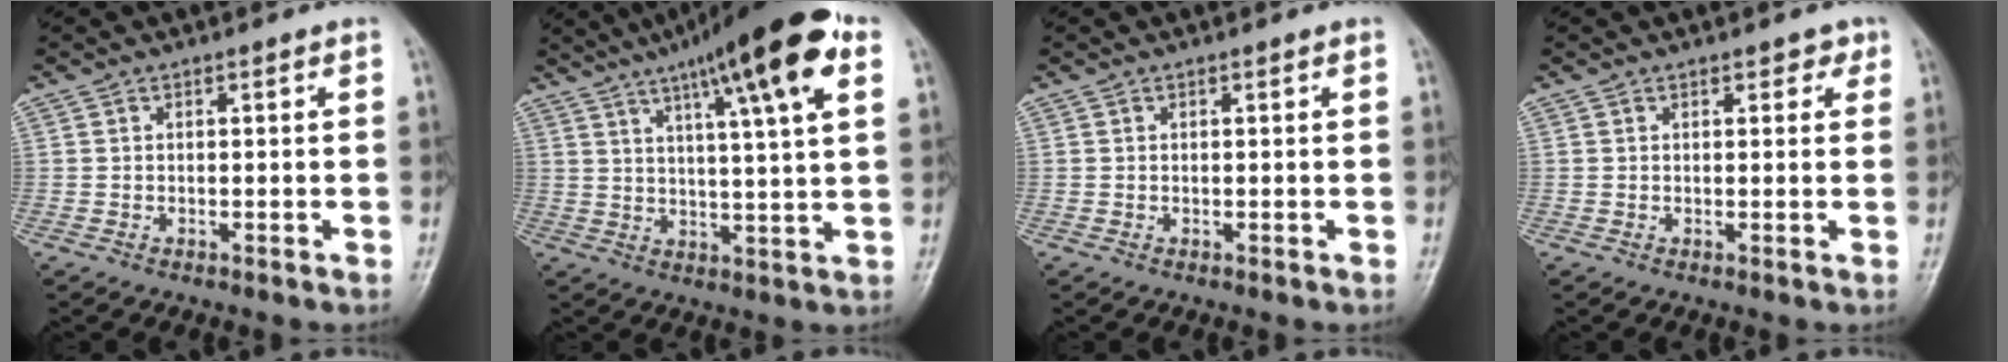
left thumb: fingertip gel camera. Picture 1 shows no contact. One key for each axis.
{"total": 18.2, "fx": 9.2, "fy": 3.0, "fz": 15.4, "tx": -0.225, "ty": -0.009, "tz": 0.136}
{"total": 0.0}
{"total": 1.9, "fx": 1.2, "fy": 1.2, "fz": 1.0, "tx": 0.006, "ty": -0.003, "tz": 0.010}